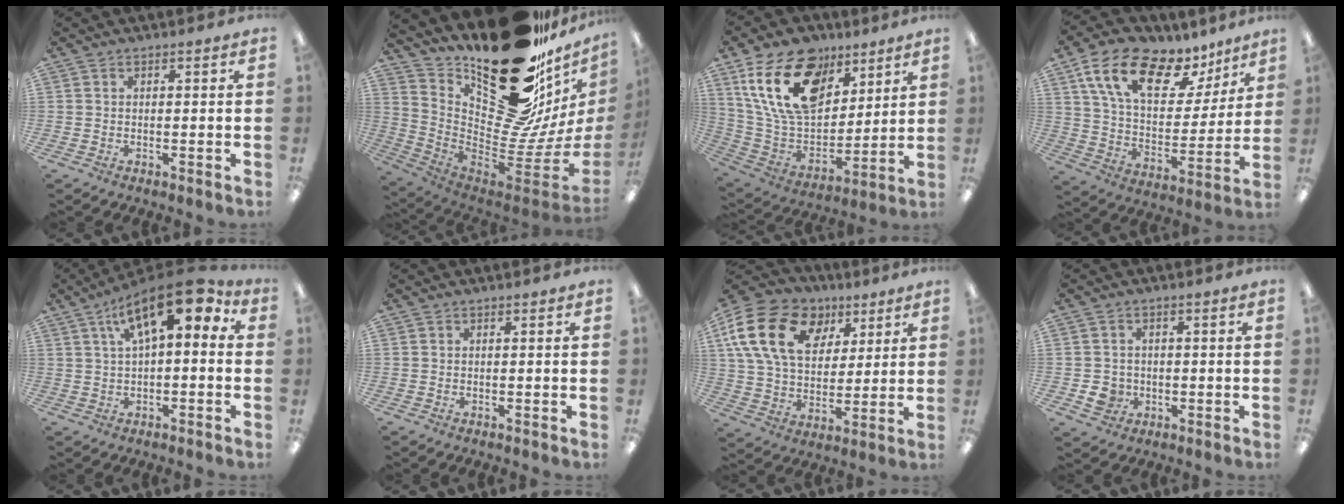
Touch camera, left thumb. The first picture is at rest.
{"total": 28.3, "force": [19.2, 11.2, 17.5], "torque": [-0.200, -0.178, 0.367]}
{"total": 21.4, "force": [11.1, 13.4, 12.5], "torque": [-0.239, -0.043, 0.203]}
{"total": 19.6, "force": [11.6, 10.1, 12.2], "torque": [-0.218, -0.050, 0.206]}
{"total": 13.8, "force": [5.2, 5.9, 11.4], "torque": [-0.166, -0.021, 0.085]}
{"total": 0.0}
{"total": 20.8, "force": [8.4, 14.6, 12.2], "torque": [-0.237, -0.016, 0.154]}
{"total": 4.4, "force": [-1.1, 4.0, 1.4], "torque": [-0.022, 0.004, -0.018]}